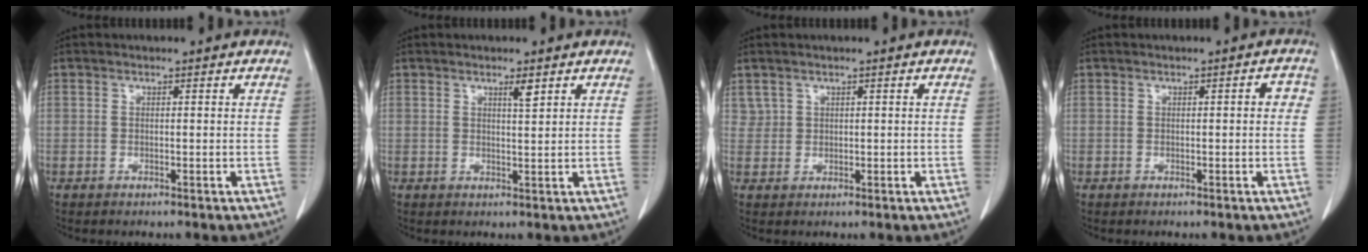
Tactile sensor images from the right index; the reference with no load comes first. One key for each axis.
{"total": 1.8, "fx": 1.1, "fy": 0.0, "fz": 1.3, "tx": -0.024, "ty": -0.004, "tz": 0.019}
{"total": 1.5, "fx": 1.0, "fy": 1.1, "fz": 0.1, "tx": 0.009, "ty": 0.004, "tz": 0.016}
{"total": 1.6, "fx": 0.1, "fy": 0.6, "fz": 1.5, "tx": -0.013, "ty": 0.005, "tz": 0.000}